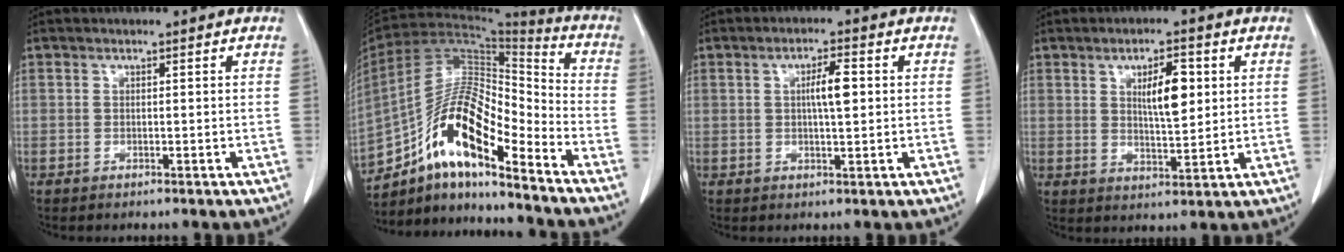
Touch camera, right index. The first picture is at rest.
{"total": 15.7, "force": [-10.2, 3.7, 11.3], "torque": [-0.206, 0.031, -0.180]}
{"total": 4.2, "force": [0.6, 0.7, 4.1], "torque": [-0.071, 0.003, 0.008]}
{"total": 6.8, "force": [1.9, 1.9, 6.2], "torque": [-0.103, 0.000, 0.036]}